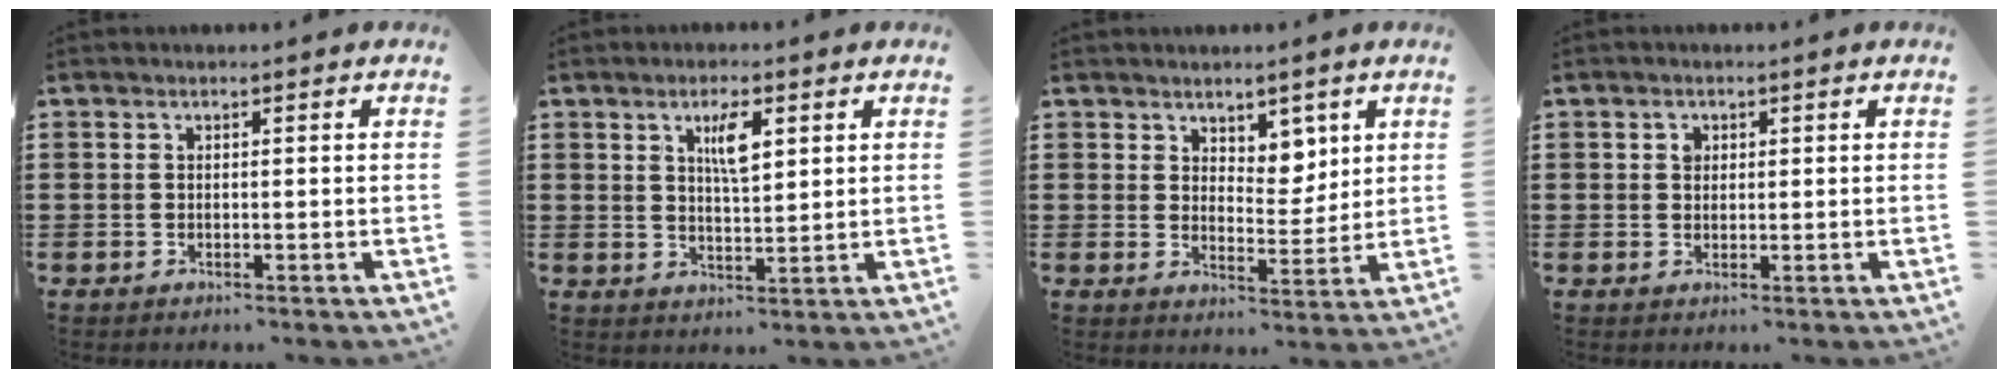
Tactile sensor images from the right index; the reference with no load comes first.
{"total": 4.9, "force": [2.1, 1.5, 4.2], "torque": [-0.073, 0.002, 0.029]}
{"total": 4.9, "force": [3.6, 3.1, 1.4], "torque": [-0.027, -0.005, 0.062]}
{"total": 1.3, "force": [0.5, 1.0, 0.6], "torque": [-0.014, 0.005, 0.009]}